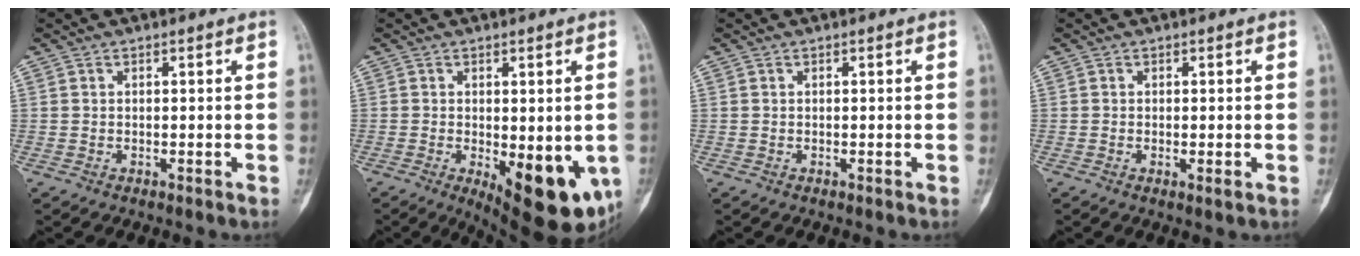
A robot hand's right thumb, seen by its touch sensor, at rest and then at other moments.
{"total": 14.3, "force": [-3.9, 5.6, 12.5], "torque": [-0.130, -0.019, -0.035]}
{"total": 0.0}
{"total": 1.2, "force": [-0.2, 0.3, 1.2], "torque": [-0.020, -0.005, -0.006]}